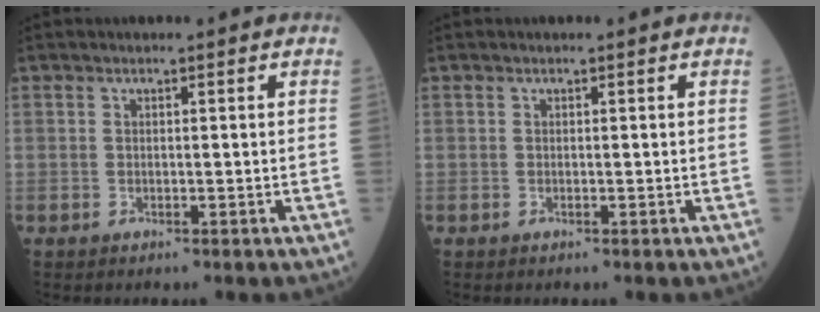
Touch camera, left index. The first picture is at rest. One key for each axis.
{"total": 0.0}